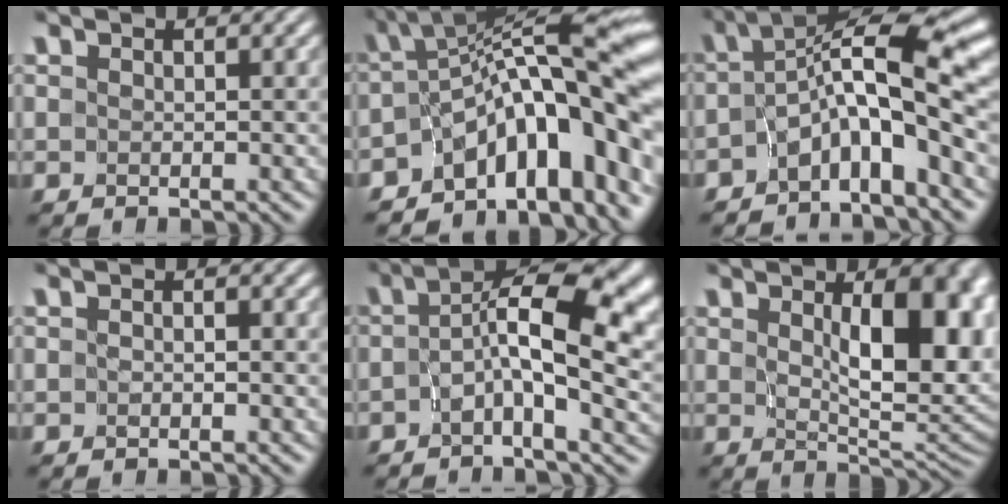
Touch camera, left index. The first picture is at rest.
{"total": 14.4, "force": [-4.0, 6.2, 12.4], "torque": [-0.145, 0.029, -0.075]}
{"total": 7.0, "force": [-1.6, 1.6, 6.6], "torque": [-0.104, 0.014, -0.046]}
{"total": 0.6, "force": [-0.3, 0.2, 0.4], "torque": [-0.009, -0.007, -0.010]}
{"total": 12.2, "force": [0.7, 4.4, 11.4], "torque": [-0.176, 0.003, 0.004]}
{"total": 9.8, "force": [1.8, 4.2, 8.7], "torque": [-0.120, -0.005, 0.035]}